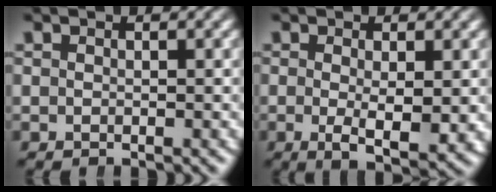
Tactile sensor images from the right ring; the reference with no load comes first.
{"total": 4.1, "force": [-0.9, 1.2, 3.8], "torque": [-0.070, -0.030, -0.004]}